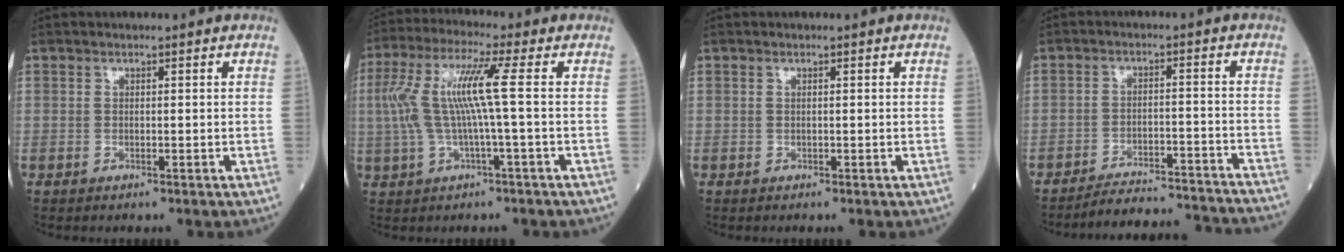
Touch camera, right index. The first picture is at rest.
{"total": 9.4, "force": [0.5, -0.1, 9.4], "torque": [-0.205, 0.022, 0.007]}
{"total": 0.0}
{"total": 15.0, "force": [-14.7, 0.0, 3.2], "torque": [-0.030, 0.002, -0.196]}